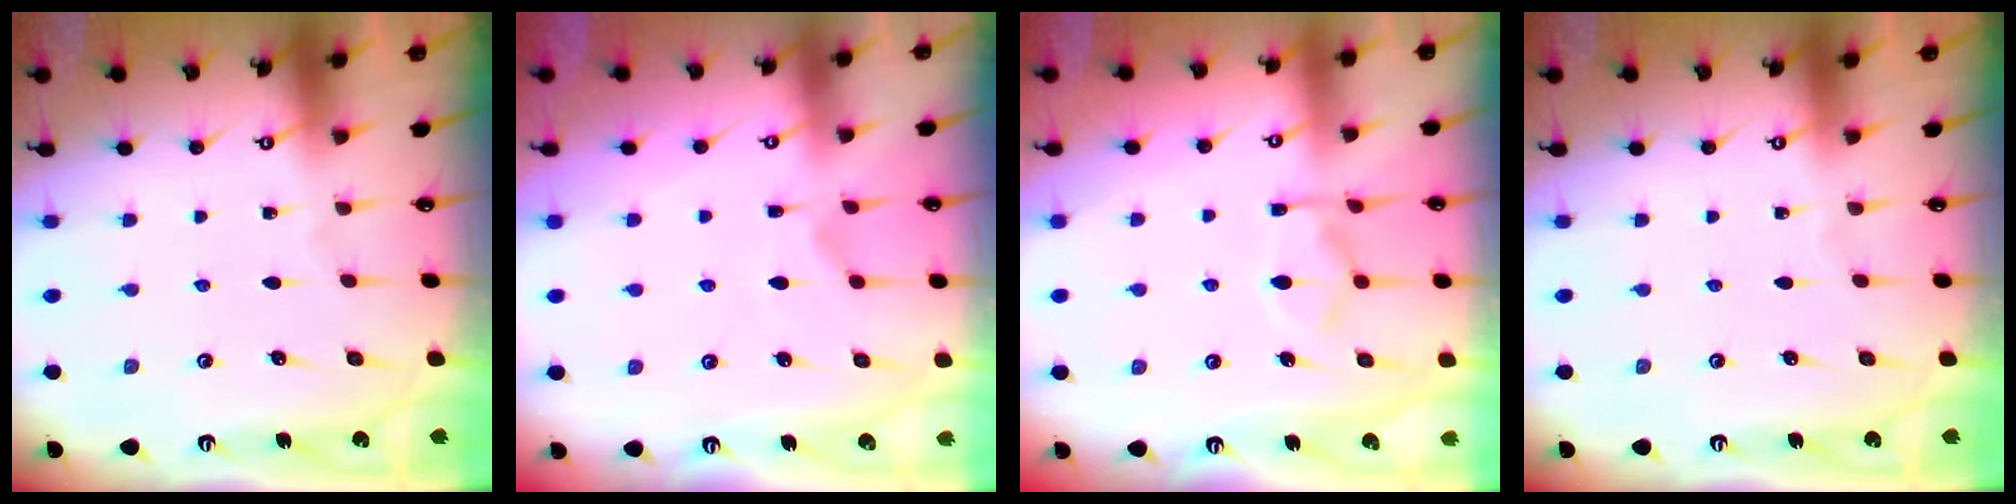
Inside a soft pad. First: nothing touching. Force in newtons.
{"total": 2.0, "press": 1.5, "slide": 1.3}
{"total": 9.9, "press": 9.8, "slide": 1.2}
{"total": 0.0}